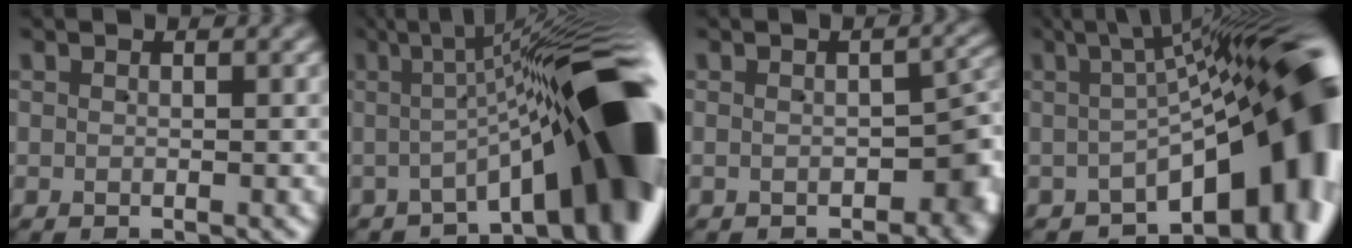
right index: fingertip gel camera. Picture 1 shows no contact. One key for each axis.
{"total": 15.6, "fx": -2.5, "fy": 5.0, "fz": 14.6, "tx": -0.170, "ty": 0.014, "tz": -0.044}
{"total": 4.2, "fx": -1.8, "fy": 2.3, "fz": 3.0, "tx": -0.021, "ty": -0.002, "tz": -0.026}
{"total": 18.8, "fx": -3.2, "fy": 8.4, "fz": 16.5, "tx": -0.181, "ty": -0.004, "tz": -0.045}